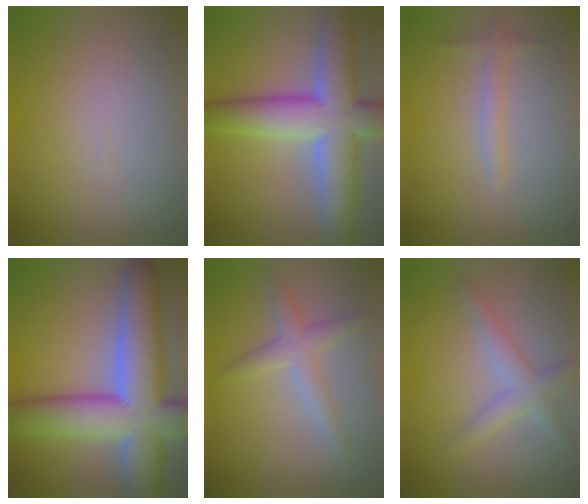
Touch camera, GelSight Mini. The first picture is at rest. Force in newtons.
{"total": 10.3, "press": 10.2, "slide": 0.6}
{"total": 1.4, "press": 1.4, "slide": 0.0}
{"total": 13.3, "press": 13.2, "slide": 0.7}
{"total": 2.6, "press": 2.6, "slide": 0.2}
{"total": 2.6, "press": 2.6, "slide": 0.2}